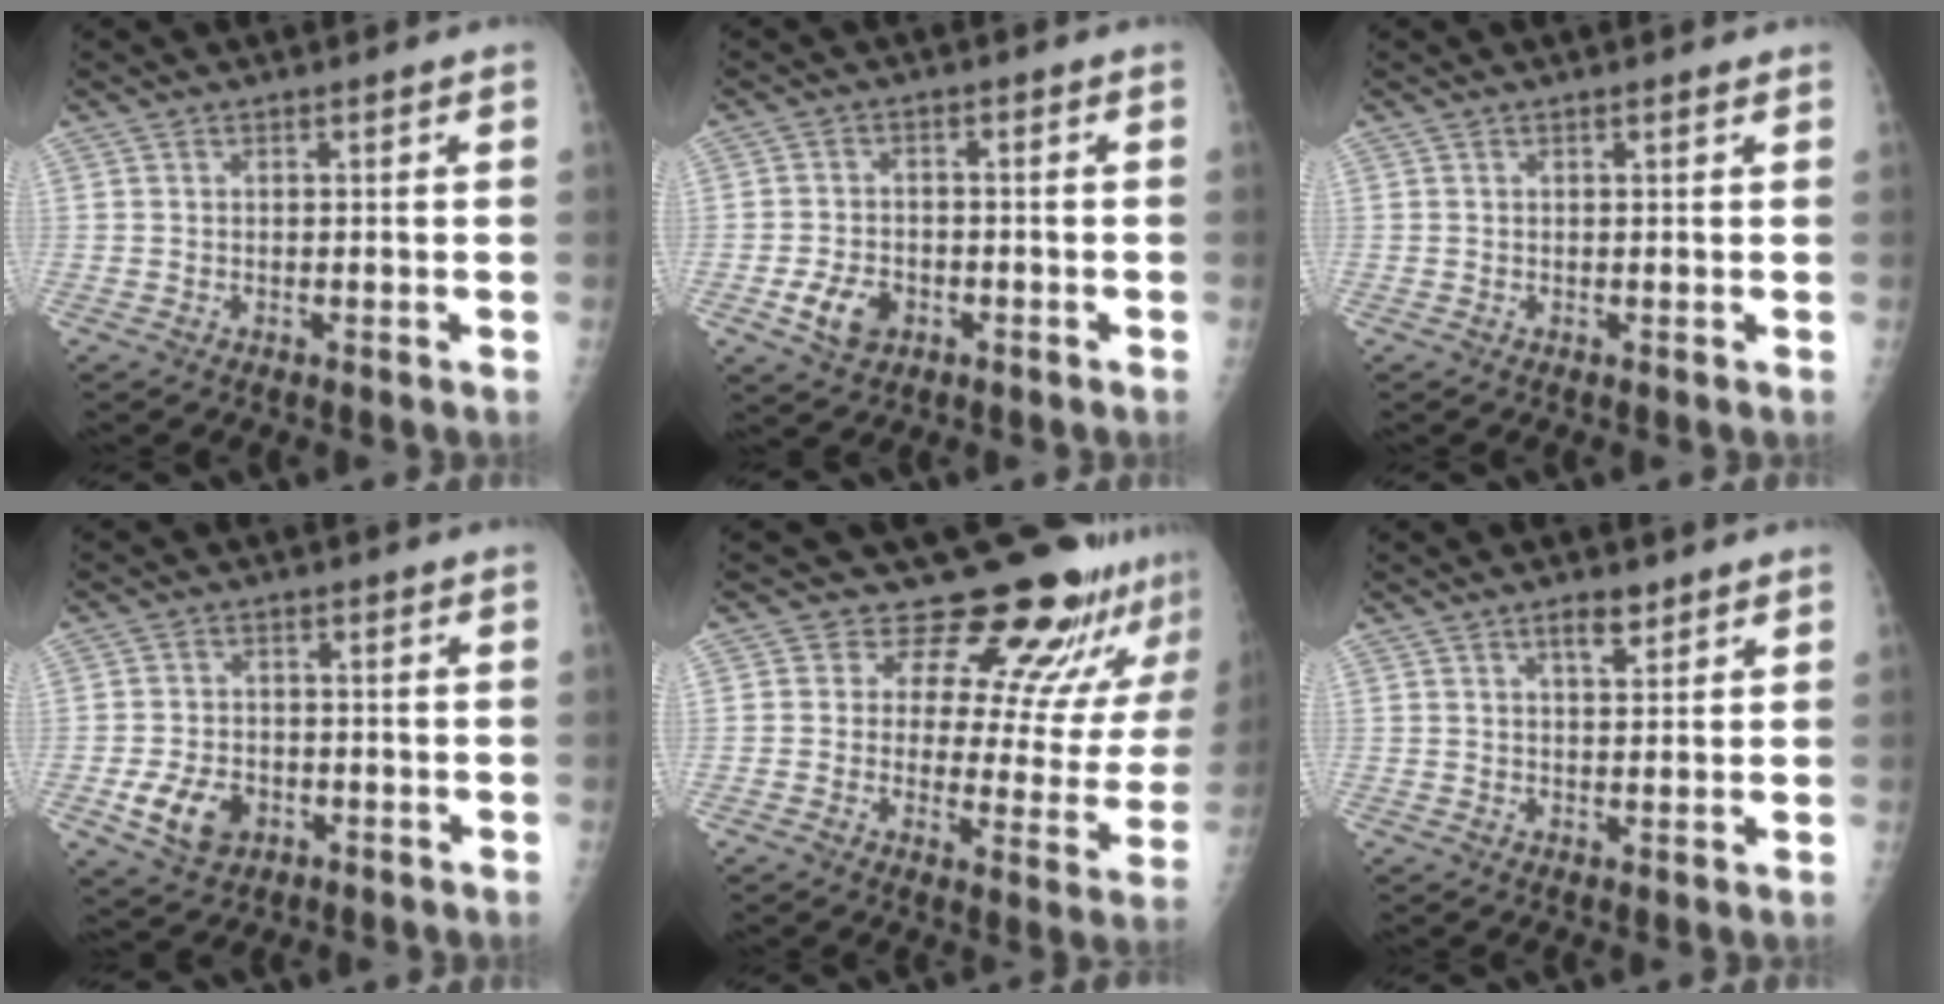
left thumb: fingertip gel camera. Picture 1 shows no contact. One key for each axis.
{"total": 5.8, "fx": -2.5, "fy": 4.1, "fz": 3.2, "tx": -0.046, "ty": 0.010, "tz": -0.039}
{"total": 0.6, "fx": 0.4, "fy": 0.1, "fz": 0.4, "tx": -0.008, "ty": -0.001, "tz": 0.006}
{"total": 7.4, "fx": -2.8, "fy": 5.4, "fz": 4.3, "tx": -0.062, "ty": 0.008, "tz": -0.042}
{"total": 19.8, "fx": 17.6, "fy": 6.6, "fz": 6.3, "tx": -0.025, "ty": -0.133, "tz": 0.203}
{"total": 3.5, "fx": 2.3, "fy": 1.4, "fz": 2.2, "tx": -0.020, "ty": -0.013, "tz": 0.038}